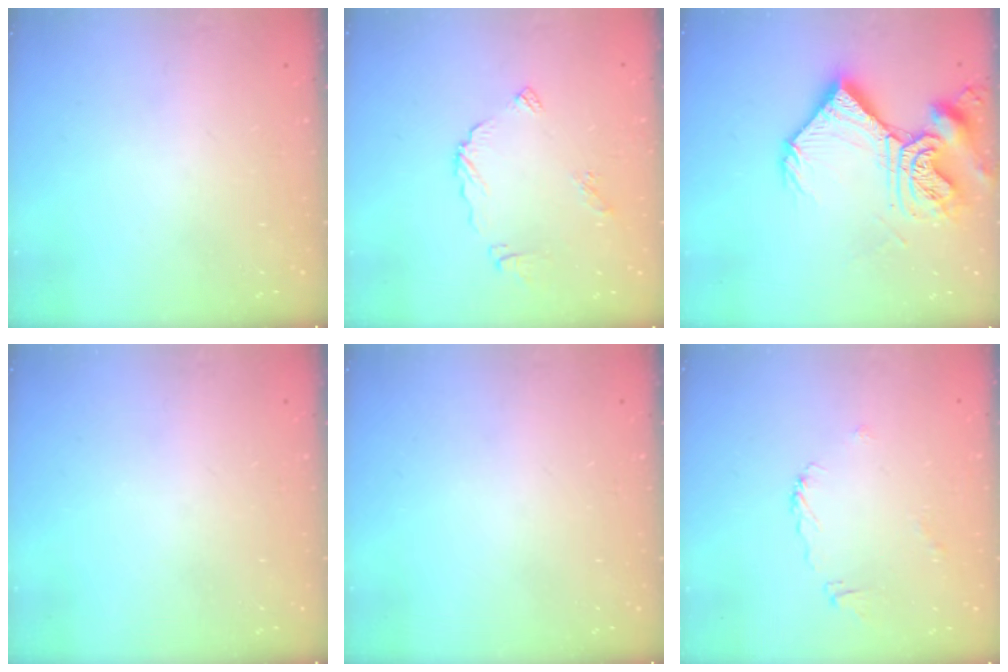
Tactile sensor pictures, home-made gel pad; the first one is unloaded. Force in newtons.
{"total": 8.0, "press": 8.0, "slide": 0.9}
{"total": 18.0, "press": 17.9, "slide": 1.8}
{"total": 0.0}
{"total": 0.0}
{"total": 4.6, "press": 4.6, "slide": 0.5}